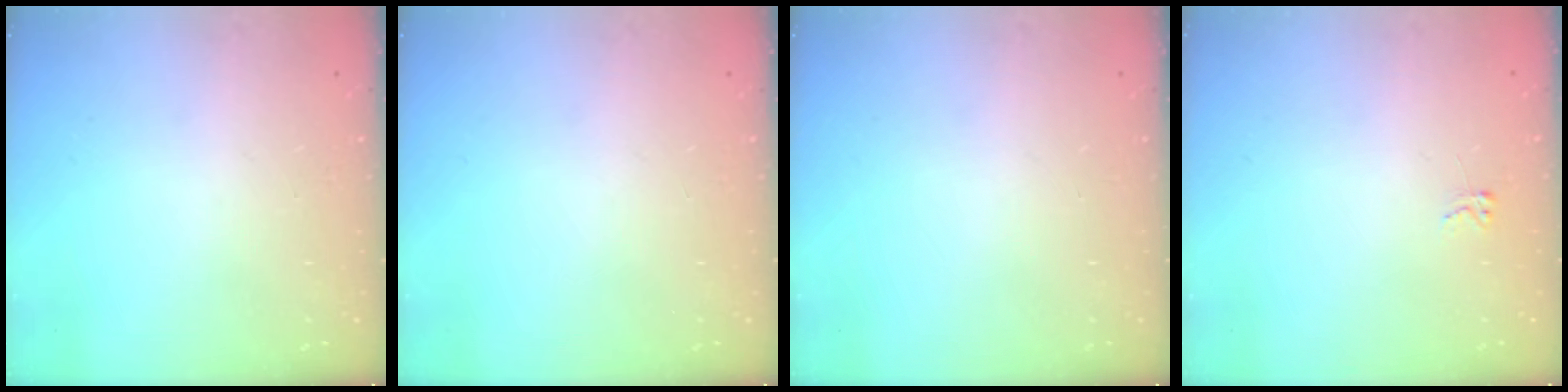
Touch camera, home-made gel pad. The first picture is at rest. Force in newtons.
{"total": 0.0}
{"total": 0.0}
{"total": 2.6, "press": 2.6, "slide": 0.4}